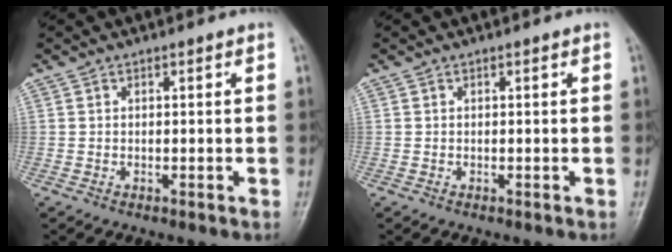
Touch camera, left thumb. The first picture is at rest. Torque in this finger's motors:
{"motor_torque": [-0.01, 0.01, 0.04, -0.06, 0.00]}